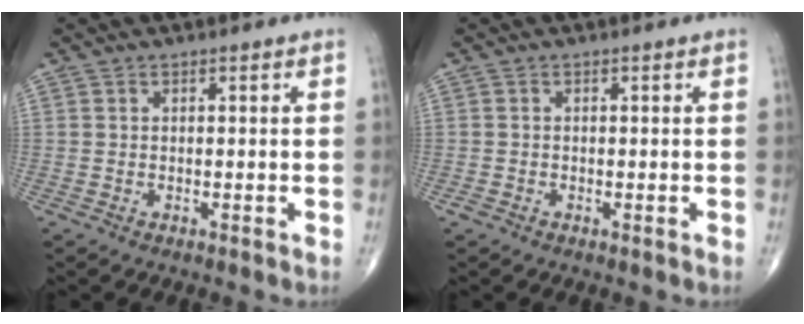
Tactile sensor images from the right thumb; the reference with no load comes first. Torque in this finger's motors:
{"motor_torque": [0.29, -0.28, 0.10, 0.05, 0.04]}